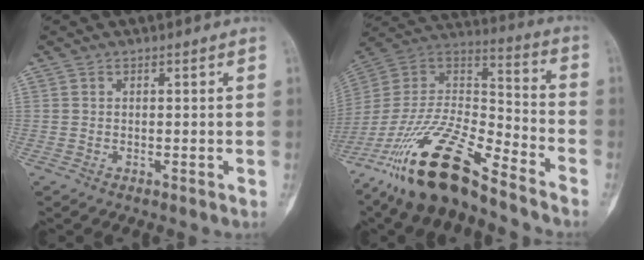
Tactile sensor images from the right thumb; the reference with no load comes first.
{"total": 23.2, "force": [-16.5, 6.8, 14.8], "torque": [-0.303, 0.061, -0.306]}